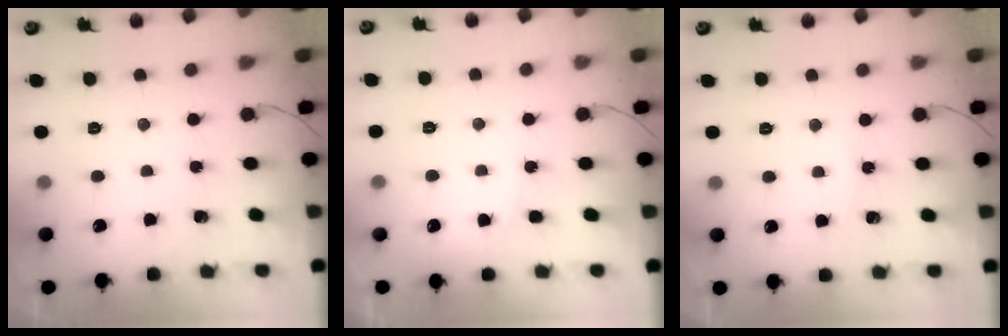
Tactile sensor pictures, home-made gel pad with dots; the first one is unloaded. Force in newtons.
{"total": 3.4, "press": 3.3, "slide": 0.3}
{"total": 3.9, "press": 3.1, "slide": 2.3}